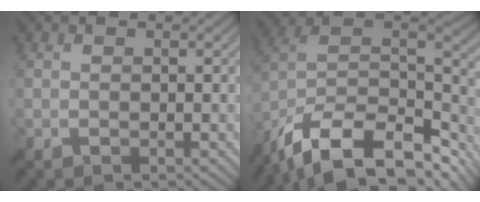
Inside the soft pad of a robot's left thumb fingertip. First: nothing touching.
{"total": 16.7, "force": [-11.2, 7.0, 10.1], "torque": [-0.239, -0.014, -0.179]}